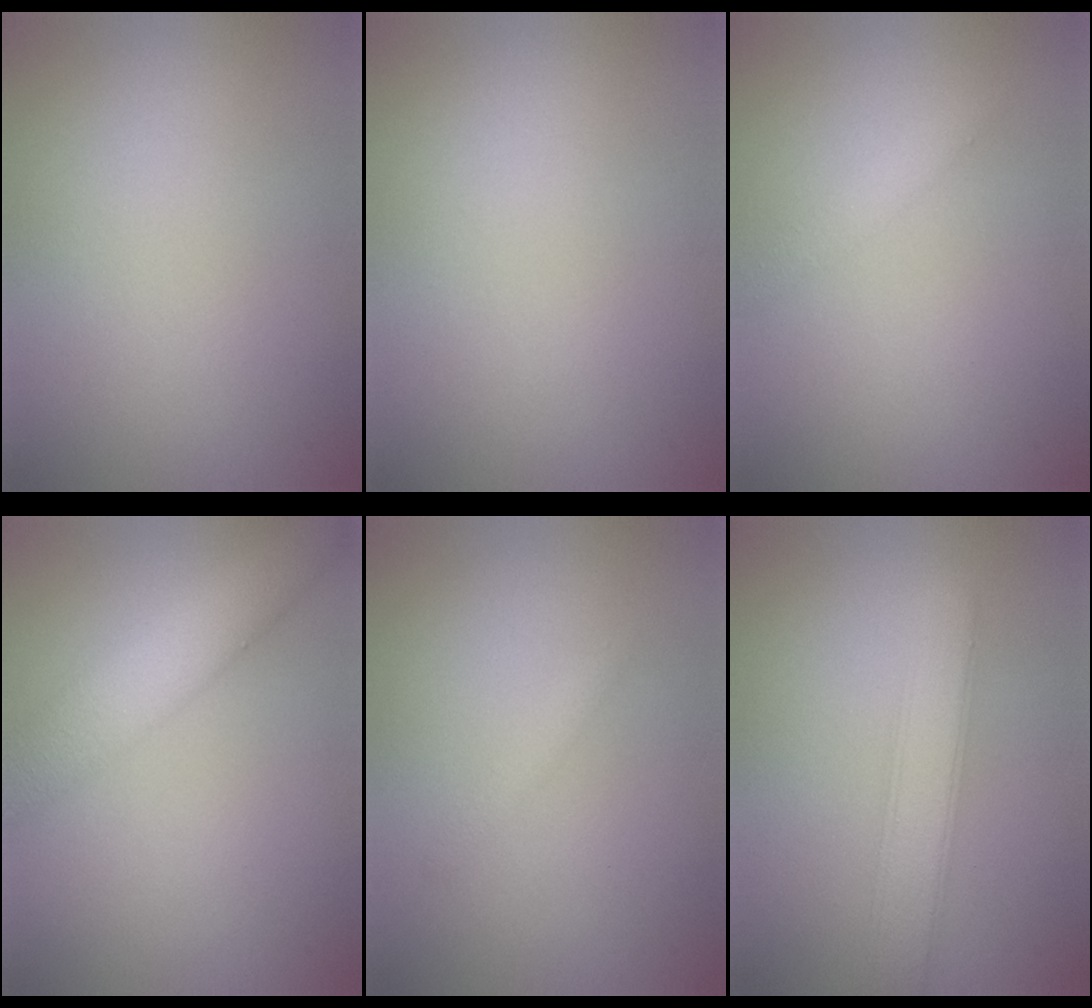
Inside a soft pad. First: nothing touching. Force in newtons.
{"total": 0.0}
{"total": 1.3, "press": 1.3, "slide": 0.0}
{"total": 4.9, "press": 4.9, "slide": 0.3}
{"total": 0.8, "press": 0.8, "slide": 0.1}
{"total": 3.6, "press": 3.6, "slide": 0.1}